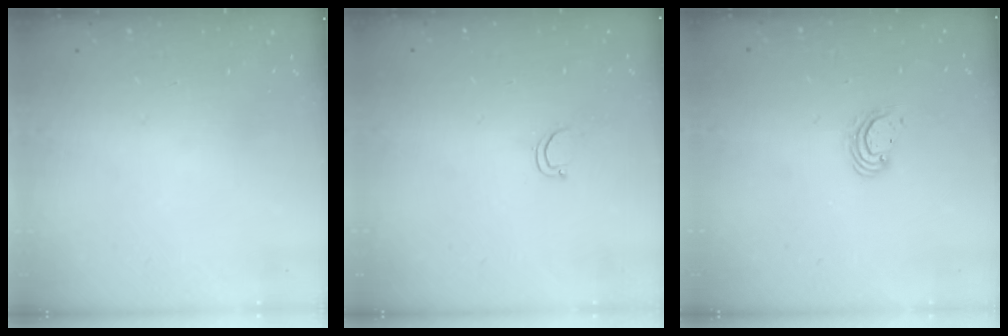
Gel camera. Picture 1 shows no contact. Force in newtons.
{"total": 2.8, "press": 2.8, "slide": 0.2}
{"total": 3.6, "press": 3.6, "slide": 0.2}